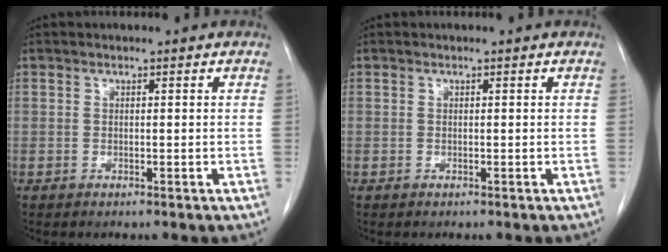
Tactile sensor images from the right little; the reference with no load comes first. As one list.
[{"total": 0.0}]